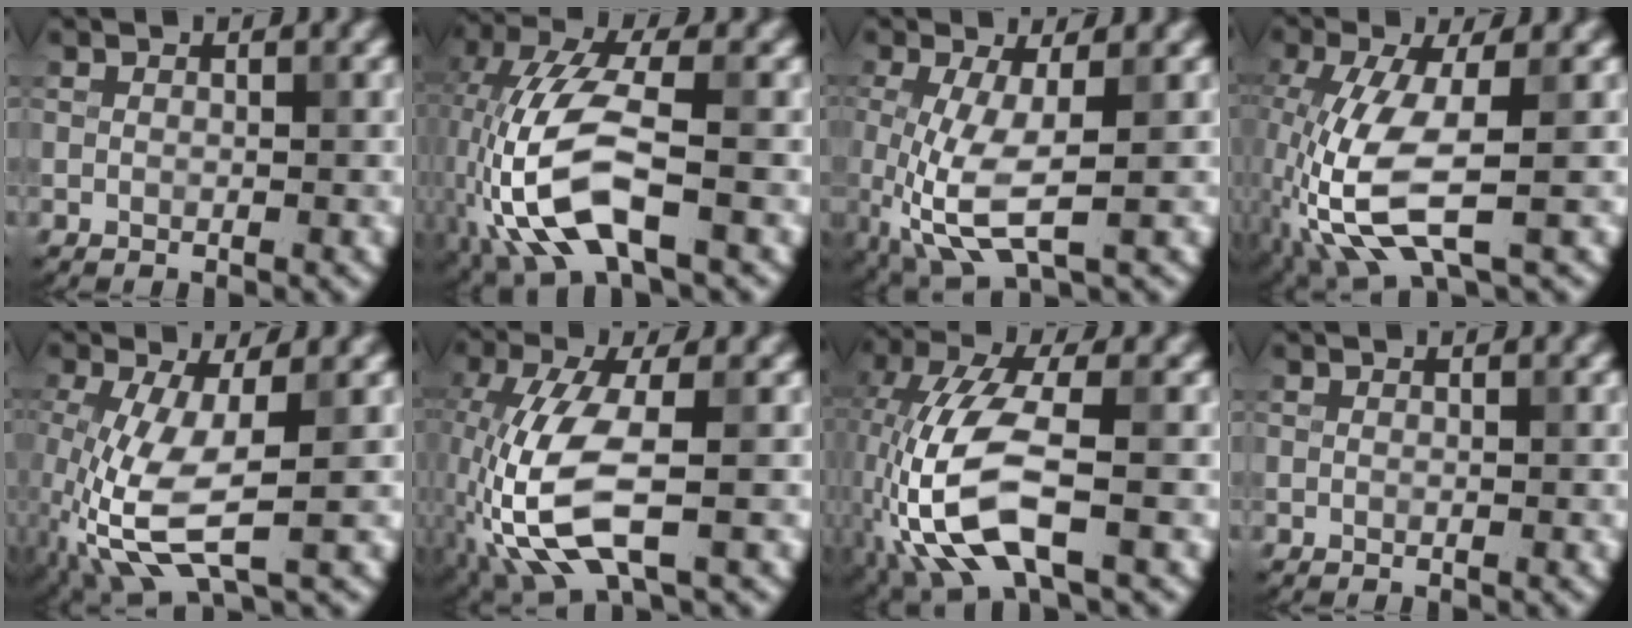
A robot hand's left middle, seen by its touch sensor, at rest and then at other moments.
{"total": 9.9, "force": [-3.0, 4.1, 8.5], "torque": [-0.196, 0.002, -0.066]}
{"total": 5.6, "force": [-1.0, 2.0, 5.2], "torque": [-0.130, -0.015, -0.016]}
{"total": 7.4, "force": [-2.3, 2.5, 6.5], "torque": [-0.162, -0.012, -0.048]}
{"total": 6.7, "force": [-2.0, 2.4, 5.9], "torque": [-0.149, -0.009, -0.038]}
{"total": 8.1, "force": [-2.7, 3.0, 7.0], "torque": [-0.172, -0.006, -0.058]}
{"total": 8.8, "force": [-2.8, 3.5, 7.6], "torque": [-0.182, 0.002, -0.062]}
{"total": 0.0}